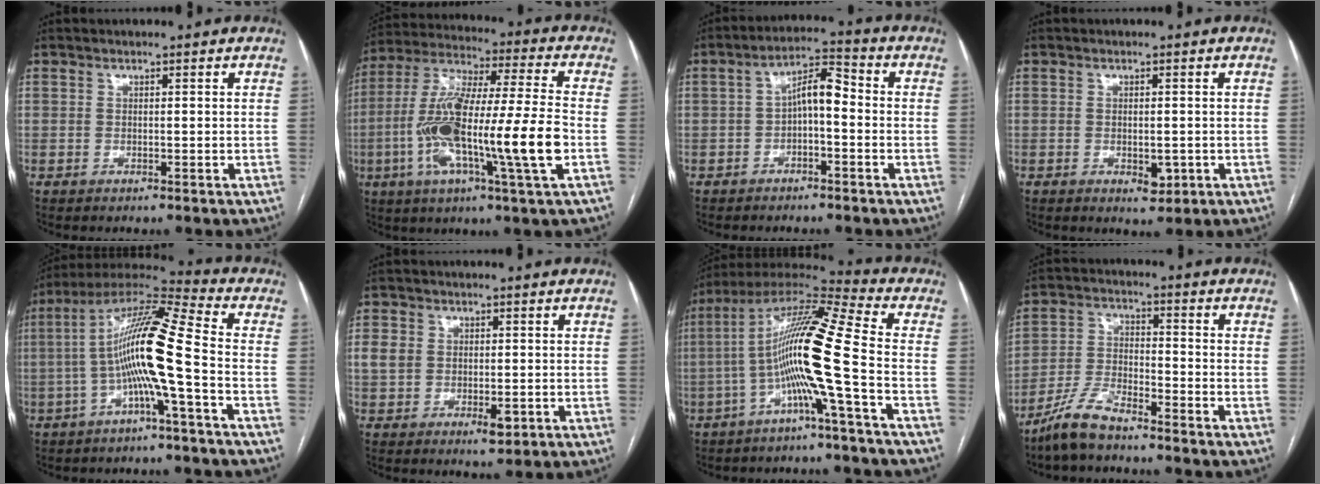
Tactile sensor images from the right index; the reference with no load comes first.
{"total": 20.1, "force": [-4.5, 0.9, 19.5], "torque": [-0.375, -0.005, -0.084]}
{"total": 6.0, "force": [-0.7, 2.1, 5.5], "torque": [-0.097, 0.029, -0.016]}
{"total": 2.6, "force": [-0.7, 1.4, 2.2], "torque": [-0.032, -0.003, -0.002]}
{"total": 13.9, "force": [-2.3, 0.0, 13.8], "torque": [-0.259, 0.025, -0.052]}
{"total": 5.6, "force": [-0.3, 4.0, 3.8], "torque": [-0.063, 0.005, 0.004]}
{"total": 14.7, "force": [-3.2, -1.3, 14.3], "torque": [-0.264, 0.017, -0.073]}
{"total": 7.4, "force": [-6.2, 1.8, 3.7], "torque": [-0.085, -0.012, -0.124]}